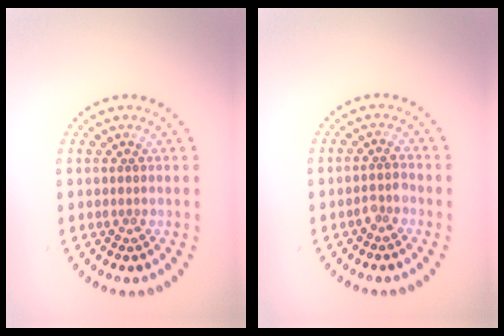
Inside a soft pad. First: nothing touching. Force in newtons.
{"total": 1.2, "press": 1.0, "slide": 0.6}